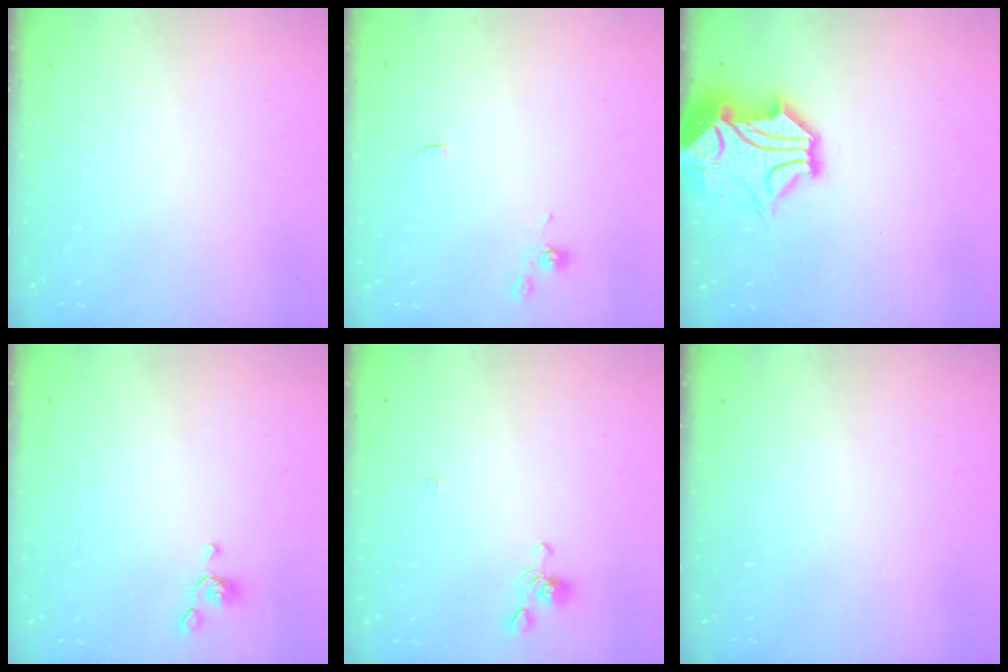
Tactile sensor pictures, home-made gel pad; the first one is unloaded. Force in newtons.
{"total": 0.0}
{"total": 7.3, "press": 7.1, "slide": 1.6}
{"total": 0.0}
{"total": 3.8, "press": 3.8, "slide": 0.6}
{"total": 0.0}